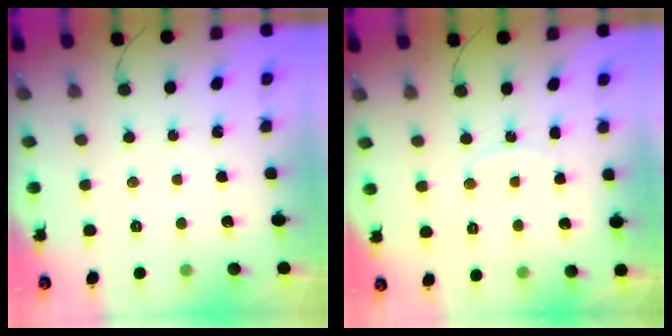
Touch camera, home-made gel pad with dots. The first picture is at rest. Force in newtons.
{"total": 8.5, "press": 8.5, "slide": 0.6}